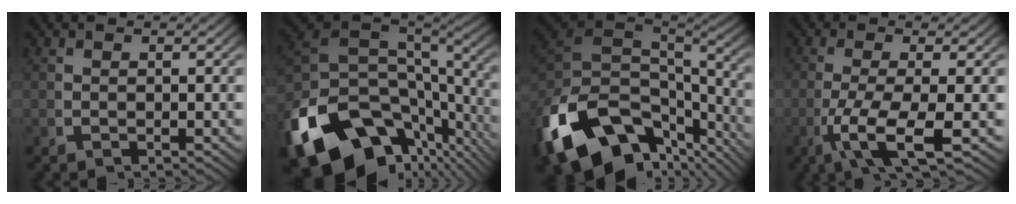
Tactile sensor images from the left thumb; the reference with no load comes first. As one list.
[{"total": 19.9, "force": [-5.9, 13.1, 13.7], "torque": [-0.268, -0.064, -0.065]}, {"total": 18.1, "force": [-5.4, 11.8, 12.6], "torque": [-0.271, -0.063, -0.054]}, {"total": 6.6, "force": [-1.2, 2.4, 6.0], "torque": [-0.140, -0.021, -0.011]}]